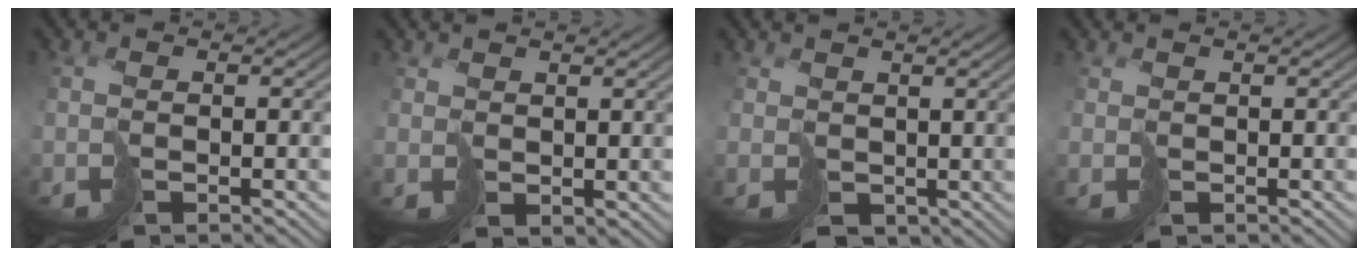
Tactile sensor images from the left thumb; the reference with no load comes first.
{"total": 1.8, "force": [1.5, 0.6, -0.7], "torque": [0.011, -0.001, 0.039]}
{"total": 2.2, "force": [0.3, 2.1, 0.6], "torque": [-0.020, -0.010, 0.011]}
{"total": 0.7, "force": [0.0, 0.5, -0.6], "torque": [0.012, -0.004, 0.006]}